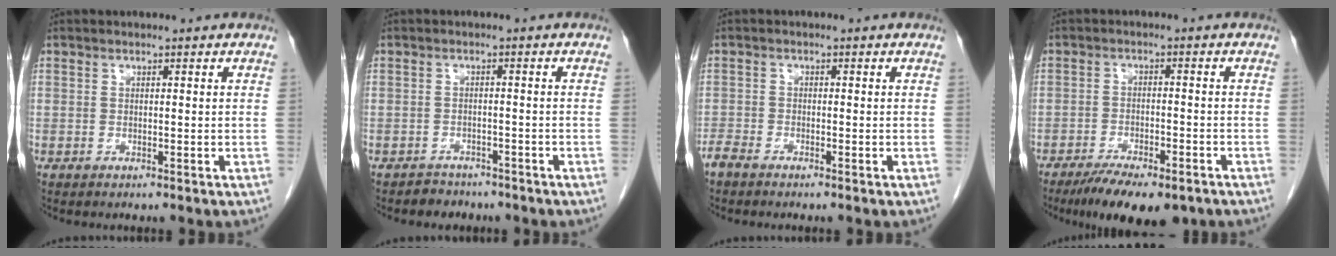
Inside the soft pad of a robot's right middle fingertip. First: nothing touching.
{"total": 3.2, "force": [-2.6, 1.8, -0.2], "torque": [-0.006, 0.008, -0.034]}
{"total": 2.2, "force": [-1.9, 0.5, 0.8], "torque": [-0.021, -0.003, -0.039]}
{"total": 11.0, "force": [-8.3, 3.3, 6.5], "torque": [-0.090, -0.009, -0.121]}